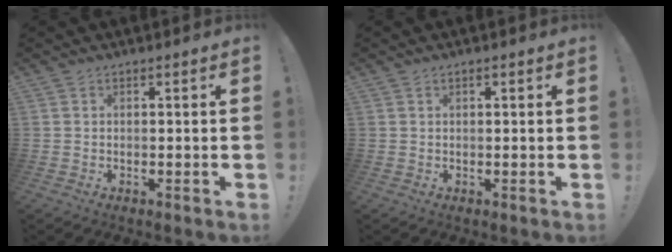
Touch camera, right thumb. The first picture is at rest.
{"total": 0.6, "force": [0.3, 0.3, 0.4], "torque": [-0.009, 0.003, 0.006]}